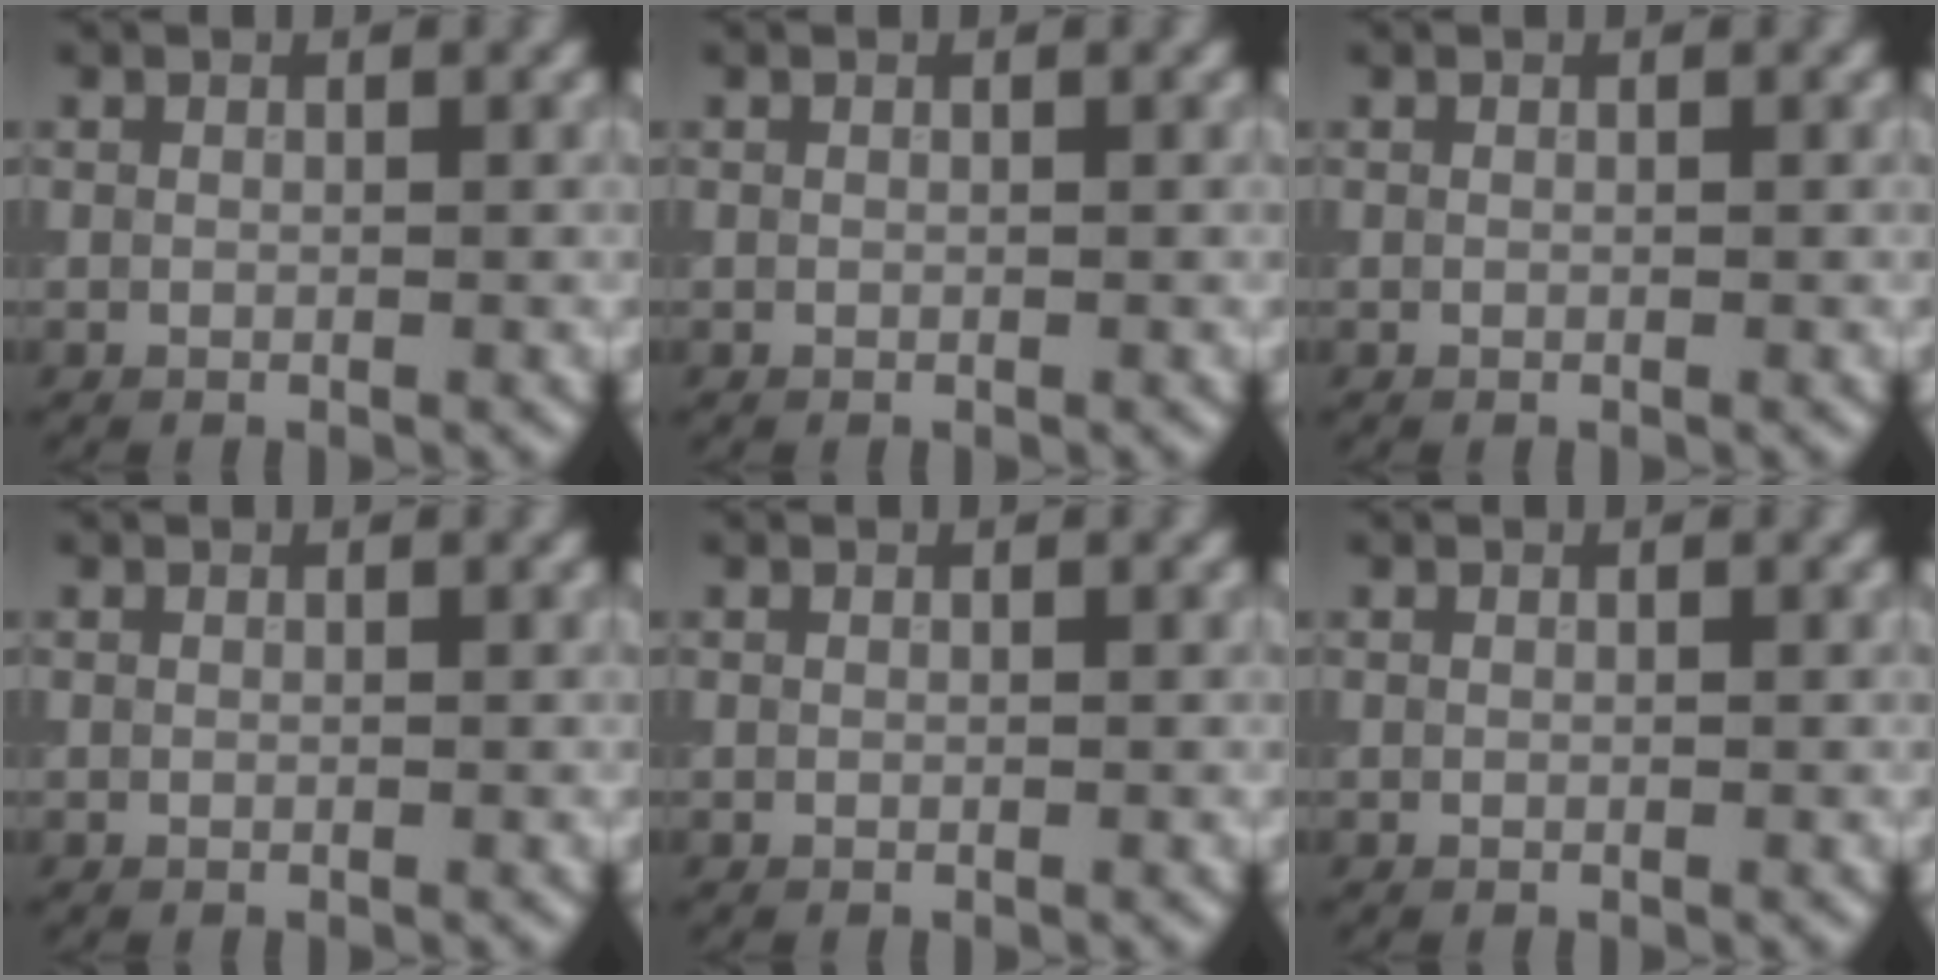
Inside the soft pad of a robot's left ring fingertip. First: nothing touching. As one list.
[{"total": 0.0}, {"total": 0.0}, {"total": 0.0}, {"total": 0.0}, {"total": 0.0}]